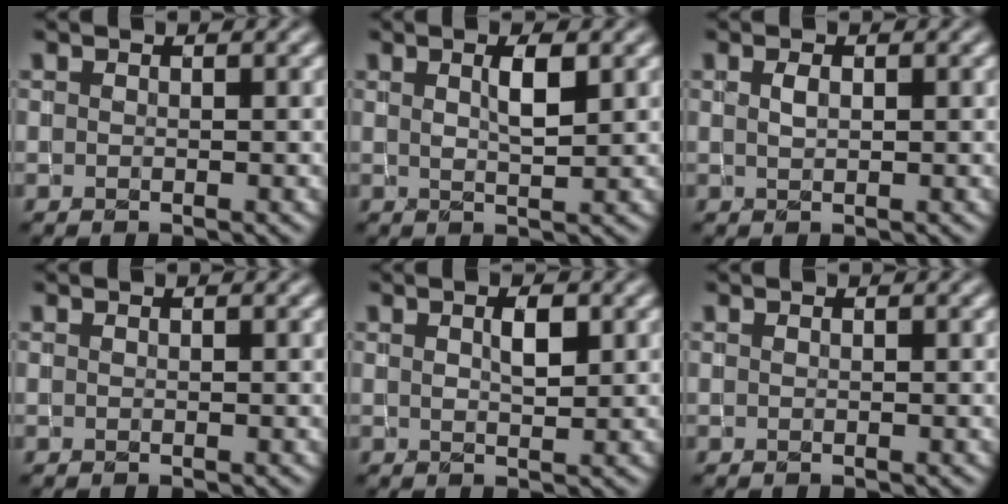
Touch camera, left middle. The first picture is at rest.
{"total": 2.1, "force": [0.7, 0.4, 1.9], "torque": [-0.031, -0.001, 0.013]}
{"total": 0.7, "force": [0.1, 0.3, 0.6], "torque": [-0.014, 0.002, 0.006]}
{"total": 0.0}
{"total": 1.7, "force": [0.6, 0.6, 1.5], "torque": [-0.026, 0.000, 0.011]}
{"total": 0.0}